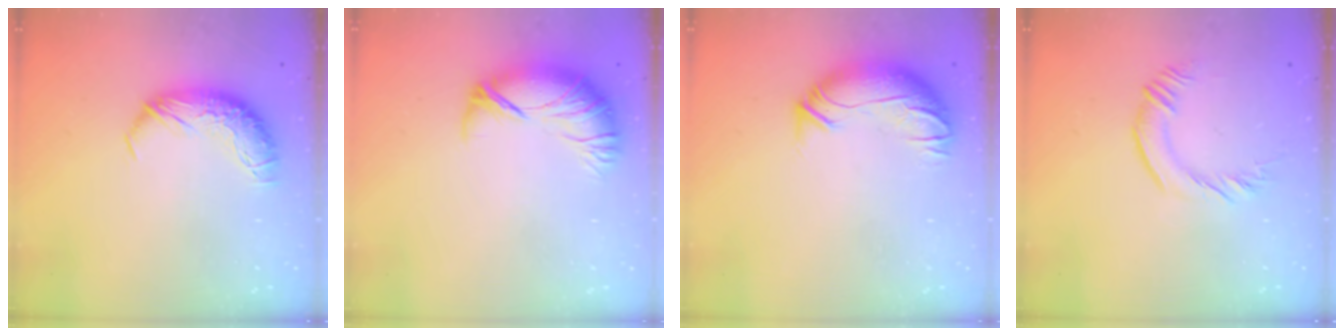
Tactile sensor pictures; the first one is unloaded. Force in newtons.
{"total": 2.6, "press": 1.8, "slide": 1.9}
{"total": 3.2, "press": 1.6, "slide": 2.8}
{"total": 0.9, "press": 0.3, "slide": 0.8}